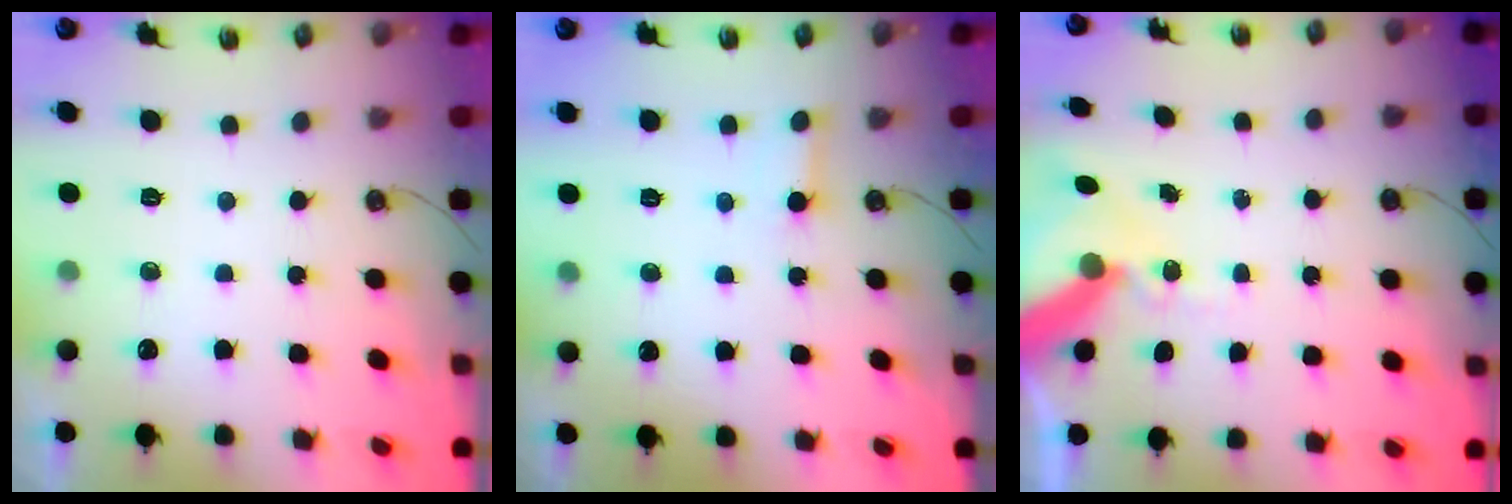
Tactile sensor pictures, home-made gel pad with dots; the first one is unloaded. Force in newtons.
{"total": 2.4, "press": 2.4, "slide": 0.1}
{"total": 11.5, "press": 11.4, "slide": 1.6}